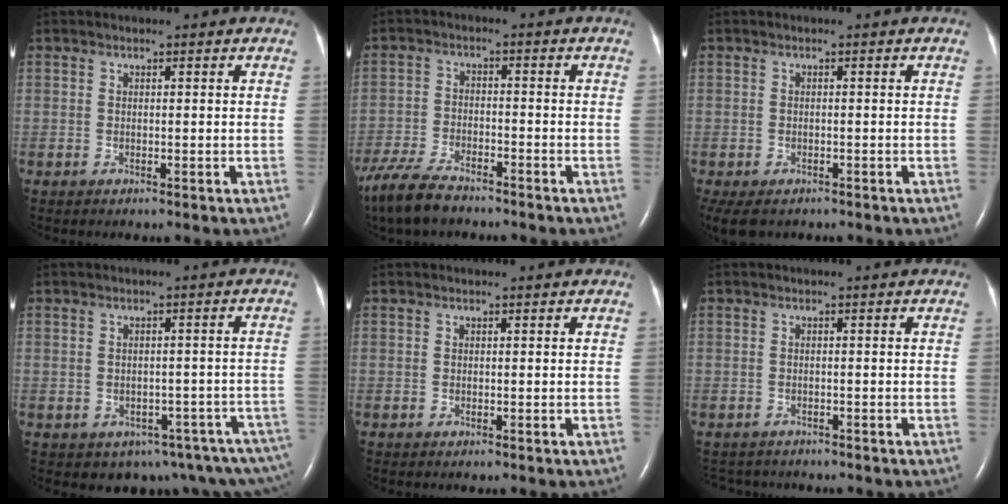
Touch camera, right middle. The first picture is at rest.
{"total": 8.9, "force": [-7.3, 2.3, 4.5], "torque": [-0.093, -0.023, -0.133]}
{"total": 5.9, "force": [-4.2, 3.3, 2.6], "torque": [-0.049, -0.009, -0.061]}
{"total": 11.5, "force": [-8.2, 5.1, 6.2], "torque": [-0.052, 0.017, -0.091]}
{"total": 0.0}
{"total": 3.6, "force": [-3.4, 1.3, 0.1], "torque": [-0.003, -0.004, -0.049]}